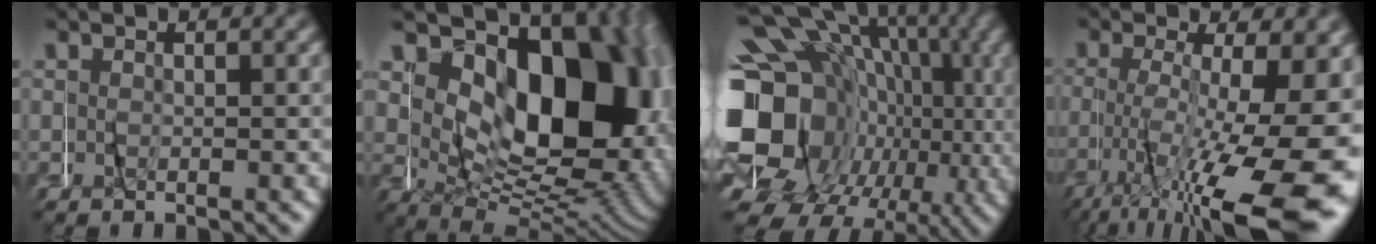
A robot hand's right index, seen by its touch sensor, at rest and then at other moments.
{"total": 18.8, "force": [2.7, 11.4, 14.7], "torque": [-0.193, -0.005, 0.040]}
{"total": 18.7, "force": [-1.9, 14.8, 11.2], "torque": [-0.195, -0.042, -0.026]}
{"total": 11.1, "force": [-3.5, 3.7, 9.8], "torque": [-0.132, -0.020, -0.036]}